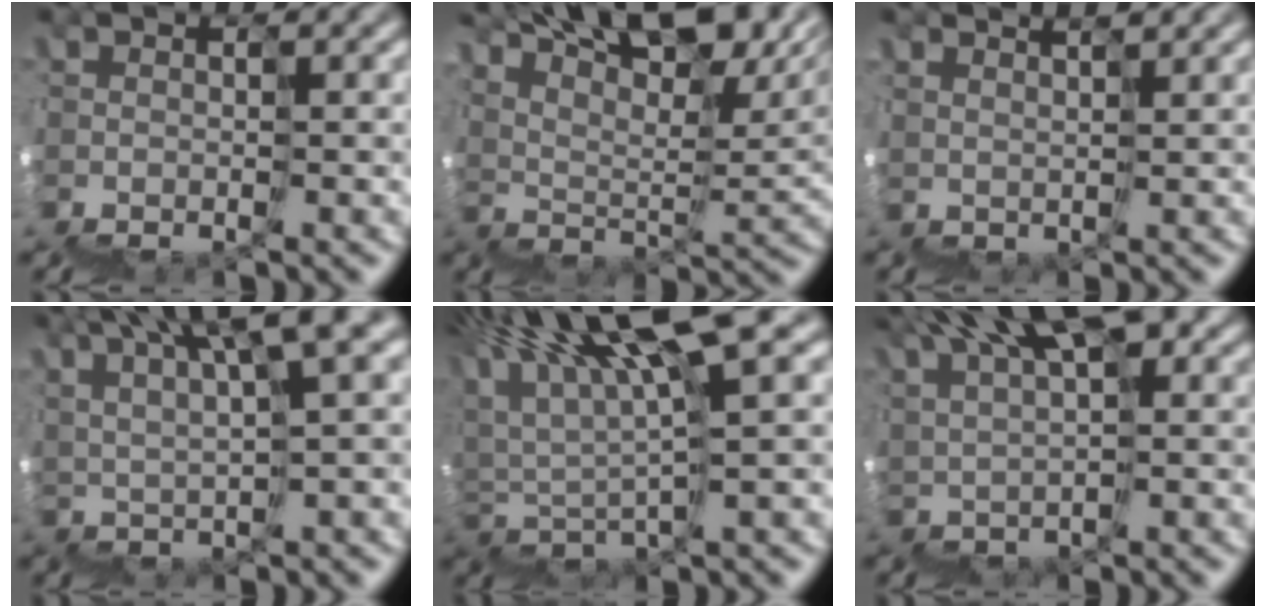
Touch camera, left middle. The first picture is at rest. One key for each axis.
{"total": 13.9, "fx": 12.8, "fy": 2.3, "fz": 5.1, "tx": -0.068, "ty": 0.069, "tz": 0.182}
{"total": 5.1, "fx": 5.1, "fy": 0.1, "fz": -0.5, "tx": 0.017, "ty": 0.052, "tz": 0.084}
{"total": 9.4, "fx": 7.4, "fy": 0.5, "fz": 5.8, "tx": -0.071, "ty": 0.061, "tz": 0.131}
{"total": 8.3, "fx": 6.5, "fy": -0.3, "fz": 5.1, "tx": -0.099, "ty": 0.045, "tz": 0.108}
{"total": 7.9, "fx": 6.6, "fy": 1.5, "fz": 4.2, "tx": -0.075, "ty": 0.047, "tz": 0.113}